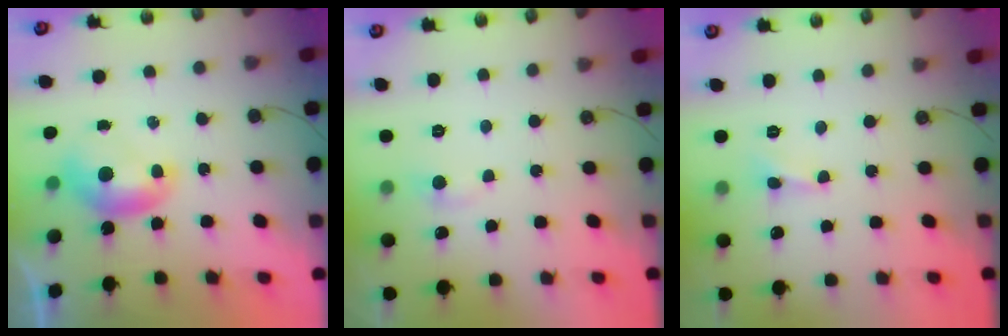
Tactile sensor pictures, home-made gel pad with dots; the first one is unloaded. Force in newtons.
{"total": 1.2, "press": 0.9, "slide": 0.8}
{"total": 1.3, "press": 1.2, "slide": 0.5}